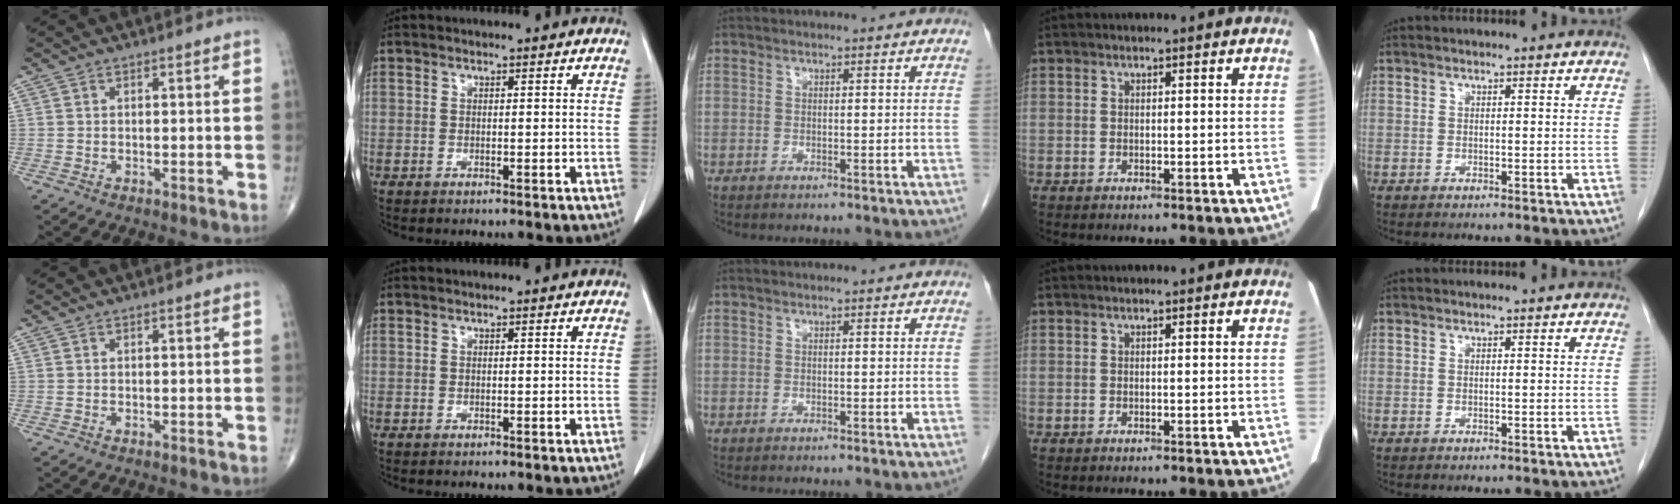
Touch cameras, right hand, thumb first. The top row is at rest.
{}